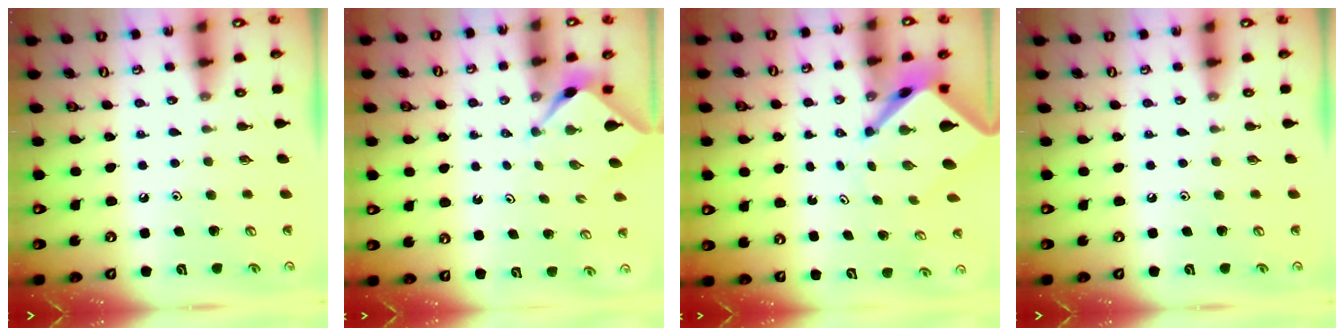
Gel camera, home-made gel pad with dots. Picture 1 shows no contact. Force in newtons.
{"total": 2.1, "press": 2.1, "slide": 0.2}
{"total": 5.9, "press": 5.9, "slide": 0.4}
{"total": 0.0}